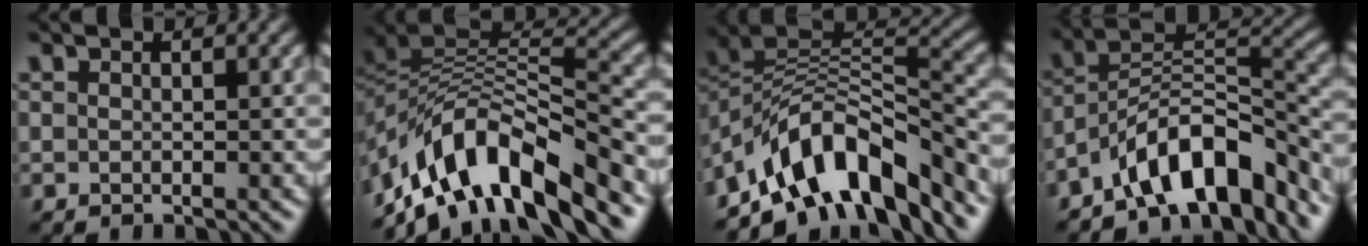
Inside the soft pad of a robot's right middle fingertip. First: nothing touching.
{"total": 10.6, "force": [-6.1, 4.7, 7.3], "torque": [-0.123, 0.014, -0.114]}
{"total": 10.9, "force": [-6.7, 4.9, 7.1], "torque": [-0.104, 0.013, -0.127]}
{"total": 9.3, "force": [-6.4, 3.3, 5.8], "torque": [-0.078, 0.013, -0.118]}